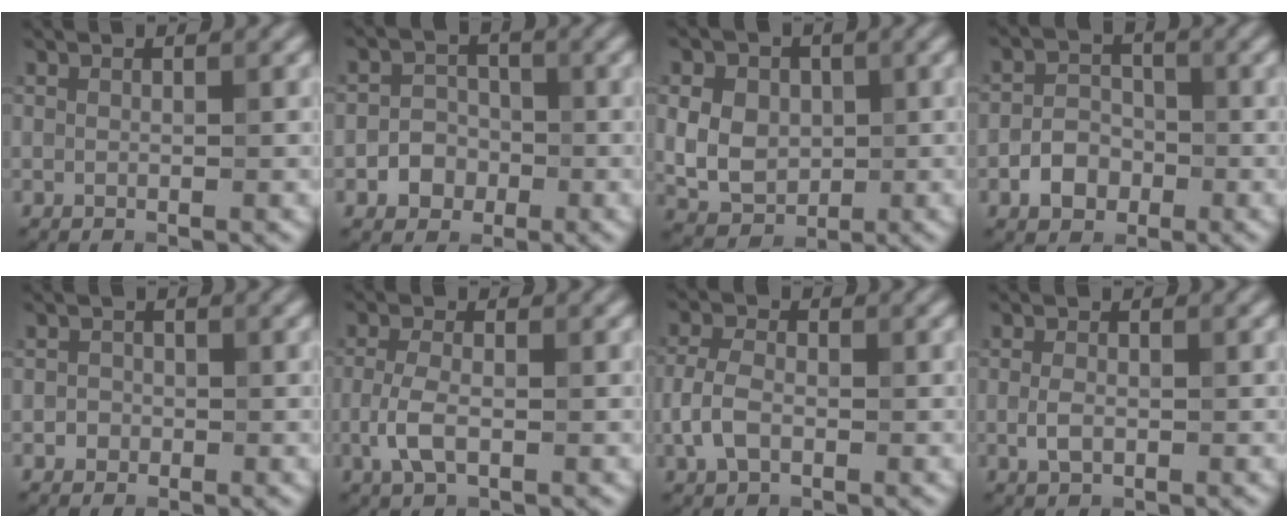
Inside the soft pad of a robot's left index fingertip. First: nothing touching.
{"total": 2.8, "force": [-1.1, 2.4, 1.0], "torque": [0.007, 0.006, -0.031]}
{"total": 10.0, "force": [2.0, 8.1, 5.5], "torque": [-0.095, 0.035, 0.018]}
{"total": 2.9, "force": [-1.3, 2.1, 1.4], "torque": [-0.021, 0.009, -0.021]}
{"total": 1.1, "force": [-0.4, 1.0, 0.3], "torque": [0.017, 0.002, -0.012]}
{"total": 3.0, "force": [-0.9, 1.3, 2.6], "torque": [-0.062, 0.004, -0.019]}
{"total": 3.2, "force": [-0.9, 1.9, 2.4], "torque": [-0.057, 0.007, -0.022]}
{"total": 1.8, "force": [-0.4, 1.0, 1.4], "torque": [-0.034, 0.002, -0.010]}